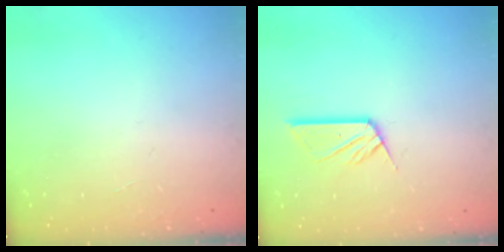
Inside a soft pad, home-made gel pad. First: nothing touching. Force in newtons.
{"total": 10.2, "press": 10.1, "slide": 1.0}